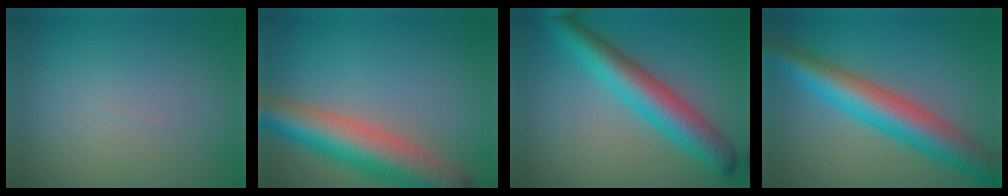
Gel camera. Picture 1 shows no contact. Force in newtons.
{"total": 8.5, "press": 8.5, "slide": 0.4}
{"total": 6.6, "press": 6.6, "slide": 0.1}
{"total": 7.8, "press": 7.8, "slide": 0.1}